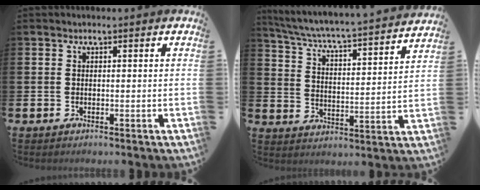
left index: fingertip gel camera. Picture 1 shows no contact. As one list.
[{"total": 5.4, "force": [5.0, 0.2, 1.9], "torque": [-0.065, -0.046, 0.078]}]